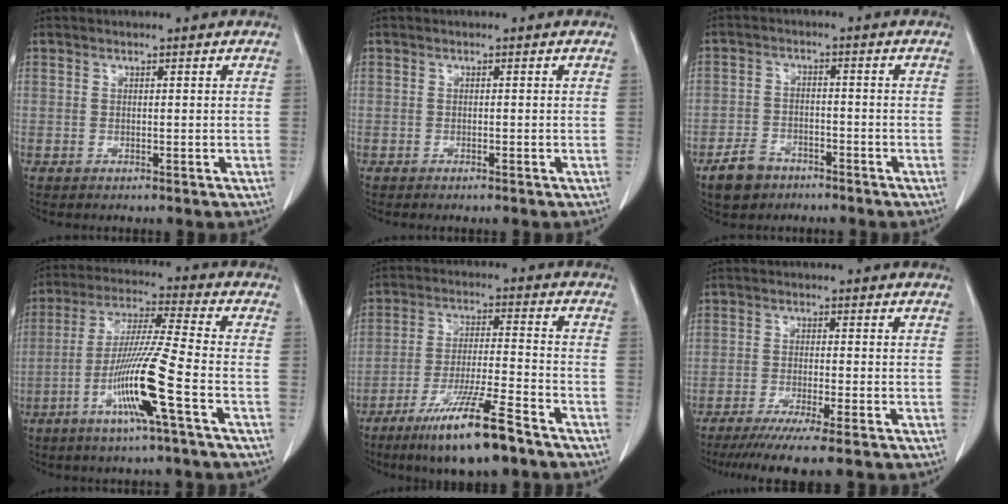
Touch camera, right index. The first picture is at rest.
{"total": 0.5, "force": [-0.4, -0.1, 0.3], "torque": [-0.010, -0.001, -0.007]}
{"total": 5.3, "force": [-3.6, 3.5, 1.8], "torque": [-0.039, 0.005, -0.059]}
{"total": 12.6, "force": [-4.8, -1.2, 11.6], "torque": [-0.228, -0.012, -0.097]}
{"total": 12.8, "force": [-8.6, 0.5, 9.4], "torque": [-0.175, -0.033, -0.153]}
{"total": 8.7, "force": [-6.8, -0.7, 5.5], "torque": [-0.073, -0.022, -0.105]}